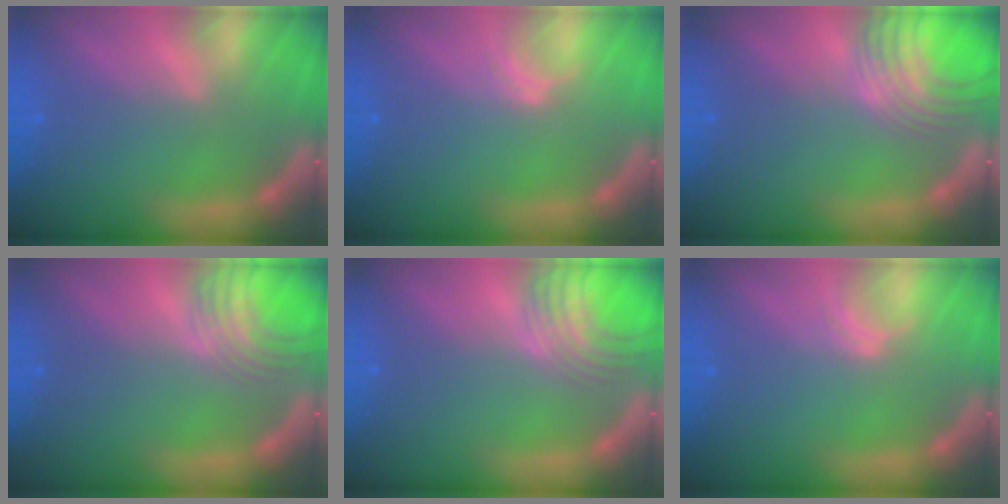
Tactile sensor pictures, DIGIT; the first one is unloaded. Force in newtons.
{"total": 1.0}
{"total": 9.1}
{"total": 6.1}
{"total": 7.0}
{"total": 1.0}